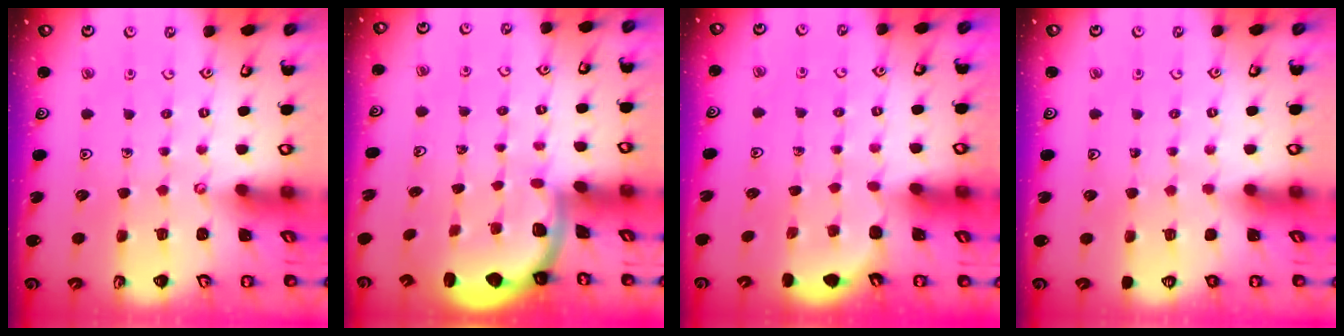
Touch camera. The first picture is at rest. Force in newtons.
{"total": 1.9, "press": 1.8, "slide": 0.5}
{"total": 2.3, "press": 1.8, "slide": 1.4}
{"total": 0.0}